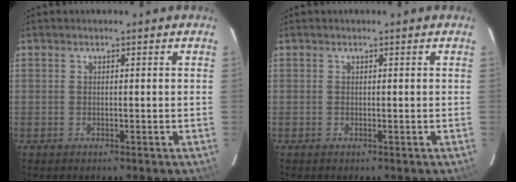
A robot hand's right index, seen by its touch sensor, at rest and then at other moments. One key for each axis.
{"total": 0.0}